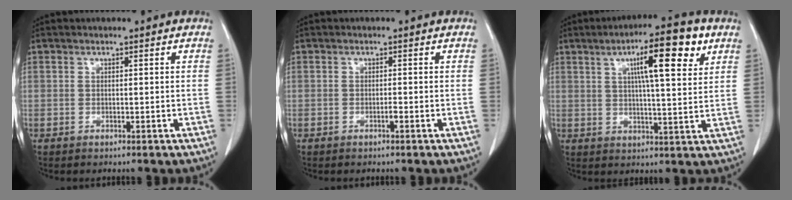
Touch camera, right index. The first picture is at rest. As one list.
[{"total": 0.6, "force": [-0.4, 0.0, 0.4], "torque": [-0.010, 0.000, -0.007]}, {"total": 11.9, "force": [5.3, 1.6, 10.5], "torque": [-0.165, 0.013, 0.076]}]